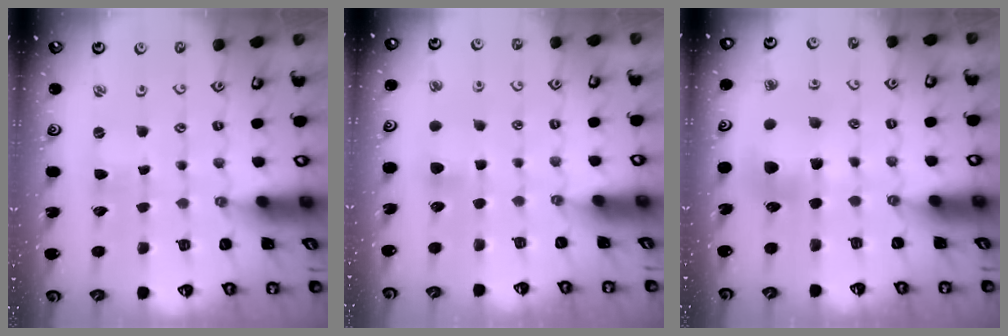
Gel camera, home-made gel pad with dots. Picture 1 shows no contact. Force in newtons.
{"total": 4.9, "press": 4.8, "slide": 0.7}
{"total": 7.5, "press": 7.5, "slide": 0.7}